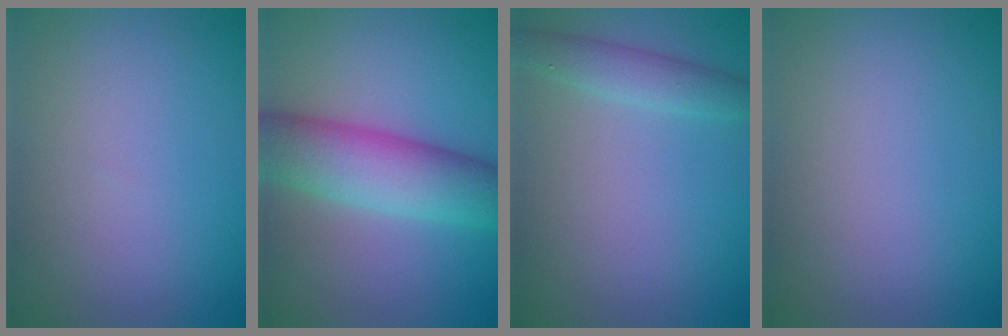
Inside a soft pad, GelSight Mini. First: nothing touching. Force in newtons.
{"total": 8.7, "press": 8.7, "slide": 0.2}
{"total": 1.9, "press": 1.9, "slide": 0.1}
{"total": 0.0}